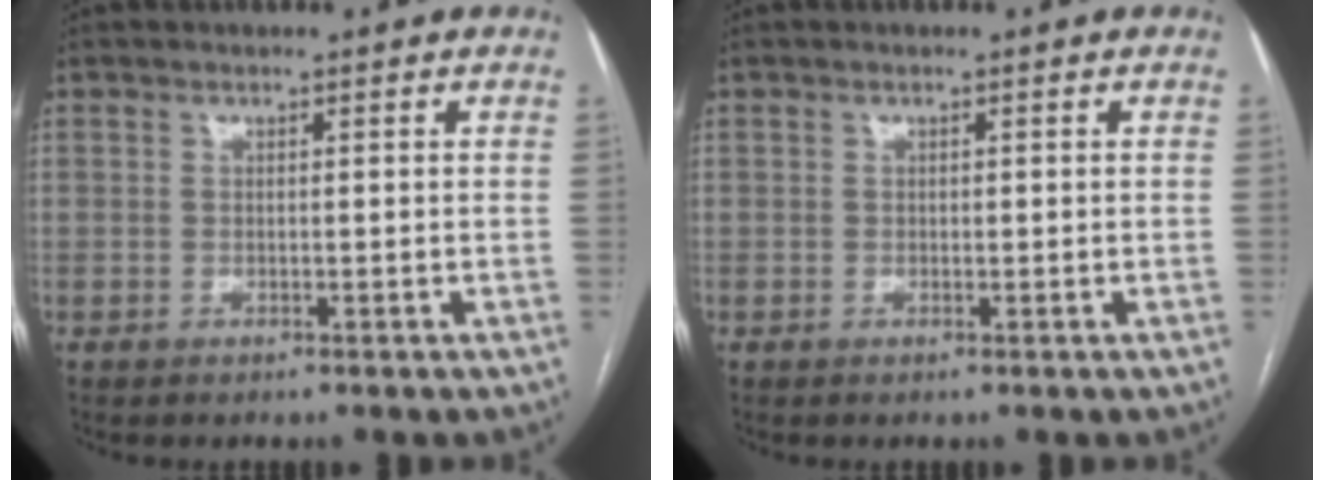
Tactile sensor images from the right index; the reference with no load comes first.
{"total": 0.0}